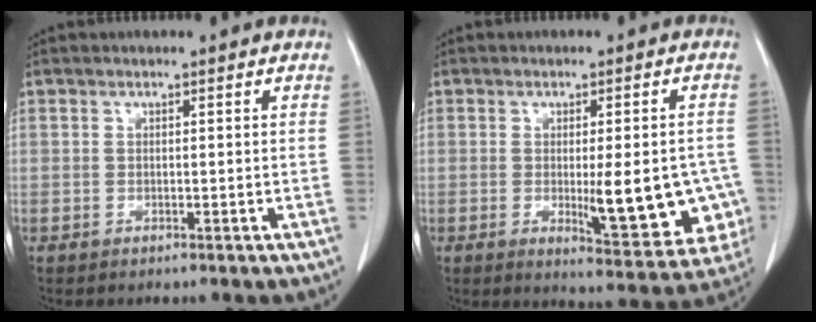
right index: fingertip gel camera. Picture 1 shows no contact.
{"total": 12.9, "force": [-2.2, 3.4, 12.2], "torque": [-0.131, -0.010, -0.020]}